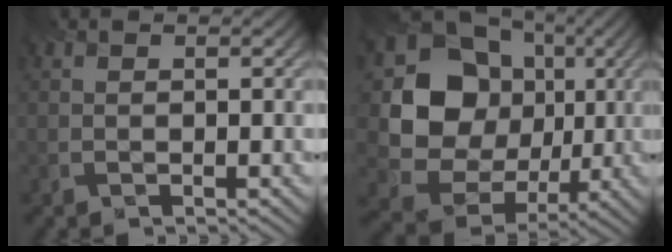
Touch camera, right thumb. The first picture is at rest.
{"total": 17.5, "force": [2.0, 15.4, 8.1], "torque": [-0.202, -0.011, 0.043]}